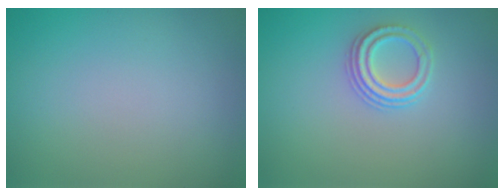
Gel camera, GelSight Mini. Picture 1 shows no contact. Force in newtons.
{"total": 2.5, "press": 2.2, "slide": 1.2}